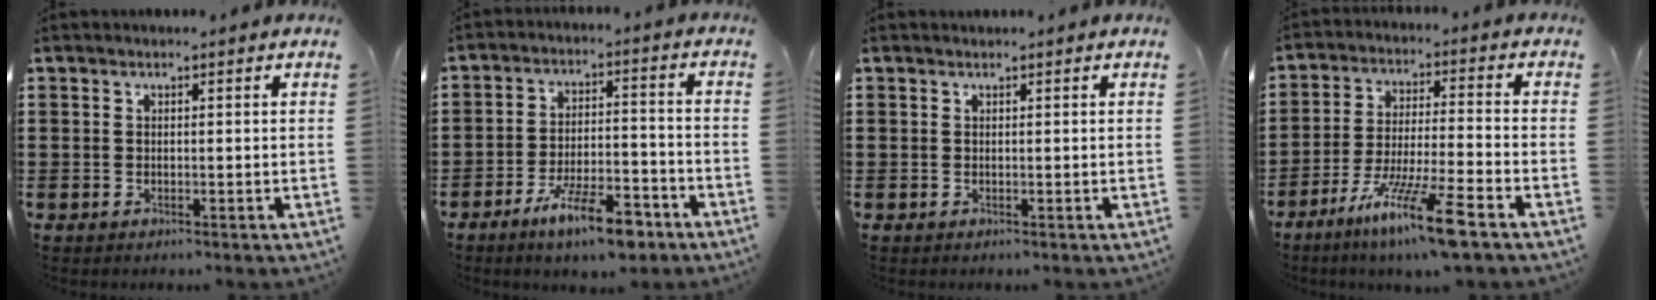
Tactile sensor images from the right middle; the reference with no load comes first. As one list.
[{"total": 9.6, "force": [-6.9, 2.3, 6.3], "torque": [-0.112, 0.012, -0.127]}, {"total": 0.0}, {"total": 11.7, "force": [-7.9, 0.5, 8.6], "torque": [-0.165, -0.003, -0.151]}]